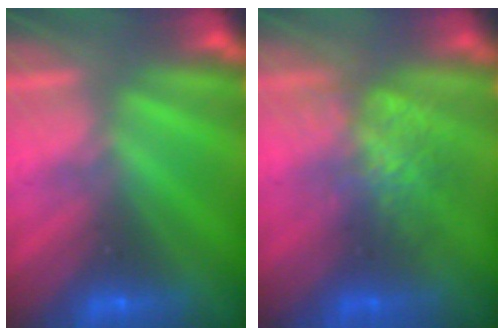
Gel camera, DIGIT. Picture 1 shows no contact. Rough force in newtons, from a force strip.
{"total": 4.4}